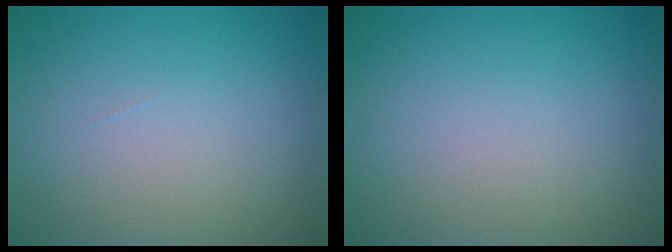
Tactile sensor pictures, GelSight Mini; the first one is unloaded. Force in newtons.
{"total": 0.0}